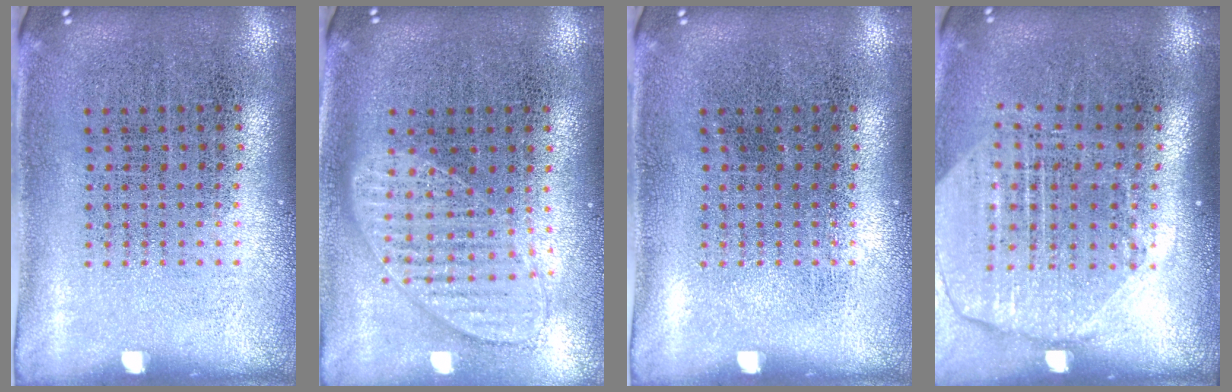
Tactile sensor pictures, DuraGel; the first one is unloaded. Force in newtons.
{"total": 1.0, "press": 1.0, "slide": 0.2}
{"total": 0.0}
{"total": 1.9, "press": 1.7, "slide": 0.9}